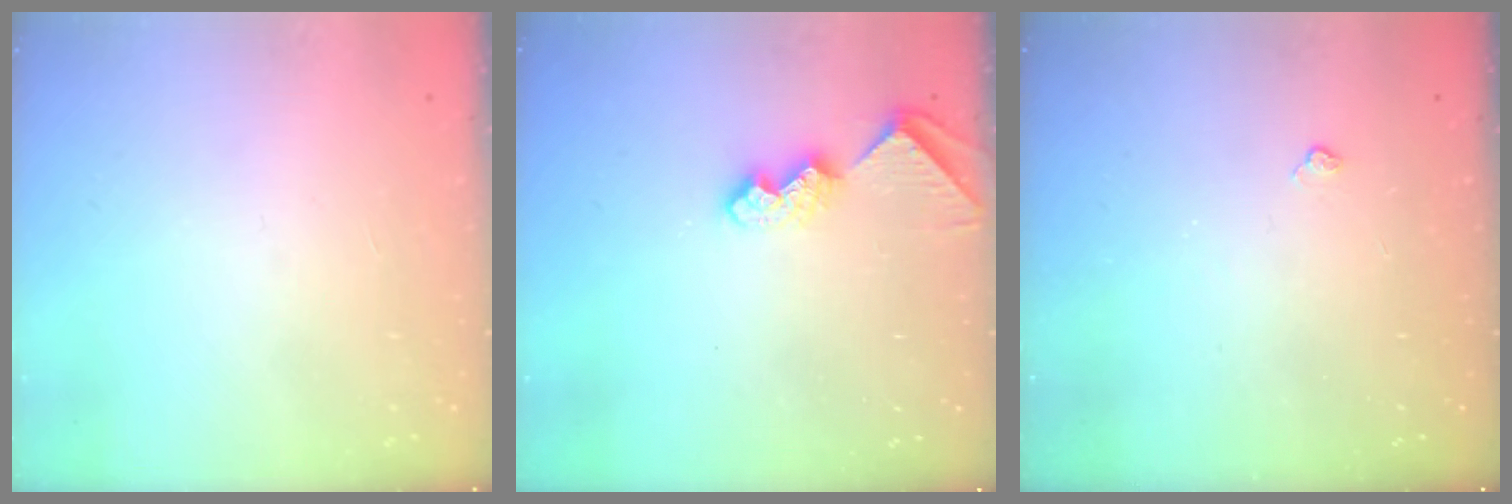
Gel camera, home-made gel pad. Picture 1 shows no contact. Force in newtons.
{"total": 7.9, "press": 7.9, "slide": 0.6}
{"total": 2.7, "press": 2.7, "slide": 0.6}